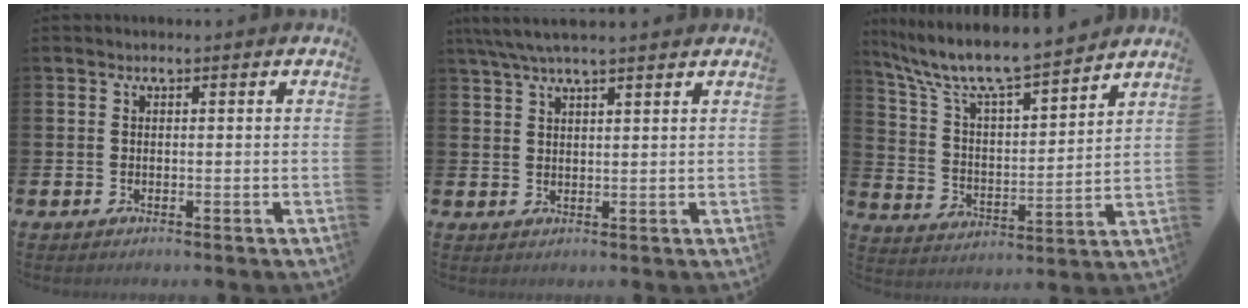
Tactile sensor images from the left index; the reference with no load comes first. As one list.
[{"total": 4.6, "force": [3.9, 0.5, 2.3], "torque": [-0.059, -0.002, 0.073]}, {"total": 9.4, "force": [8.7, 1.3, 3.4], "torque": [-0.101, -0.060, 0.148]}]